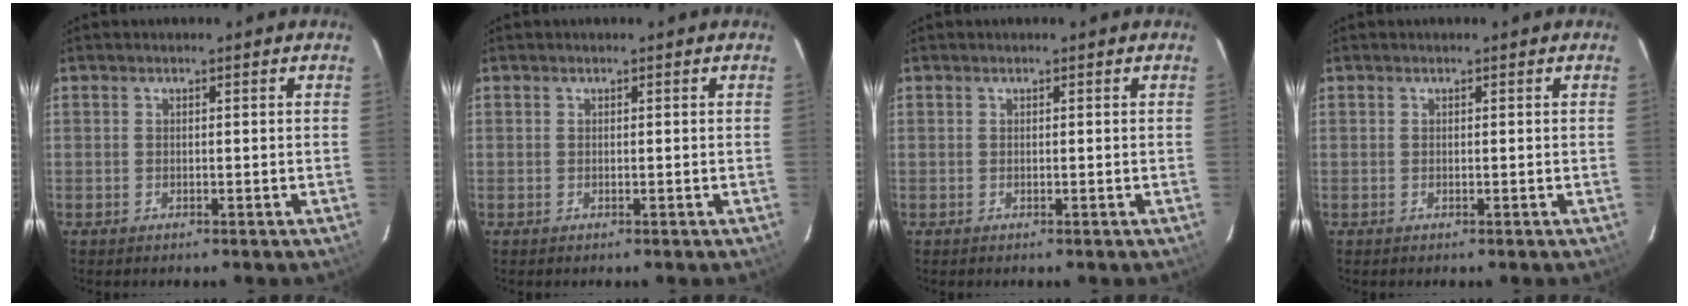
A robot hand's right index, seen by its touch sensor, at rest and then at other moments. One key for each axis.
{"total": 0.0}
{"total": 0.0}
{"total": 0.0}